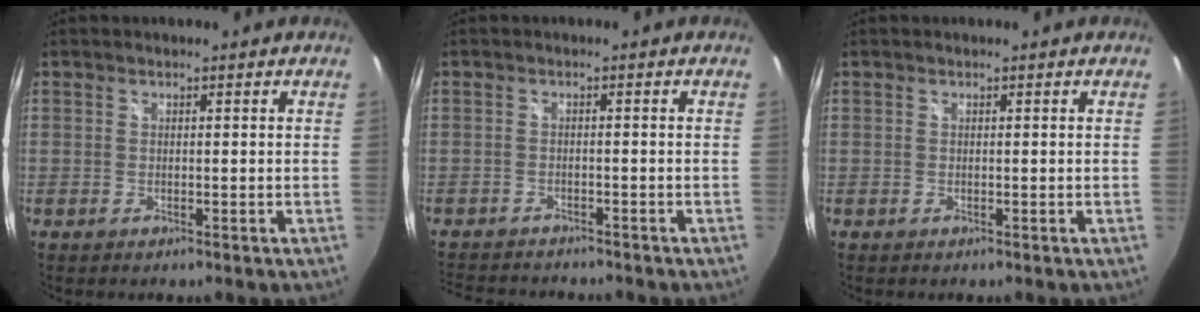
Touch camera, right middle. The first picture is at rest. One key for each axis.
{"total": 7.9, "fx": -7.3, "fy": 2.0, "fz": 2.2, "tx": -0.062, "ty": -0.009, "tz": -0.115}
{"total": 0.0}